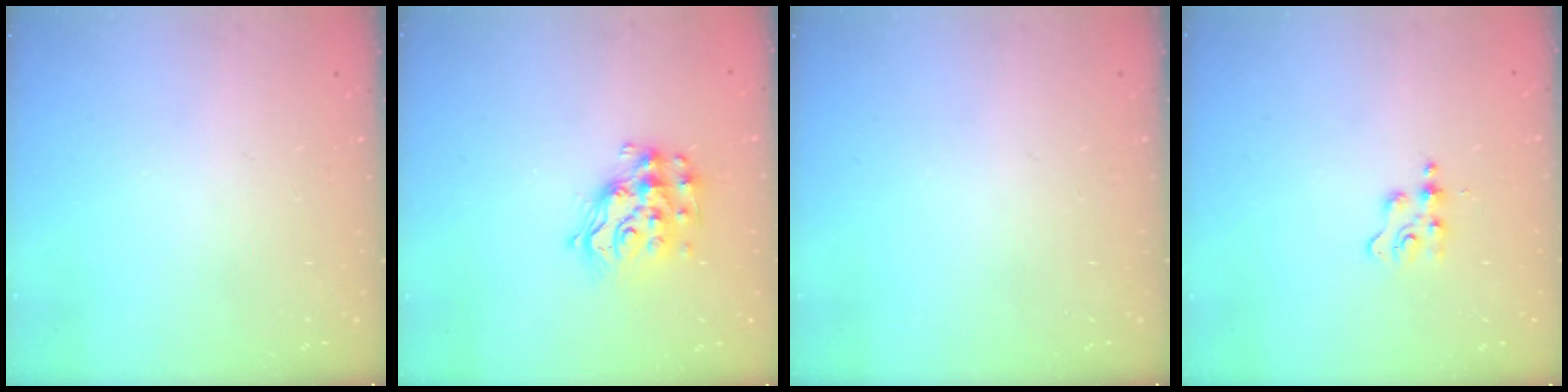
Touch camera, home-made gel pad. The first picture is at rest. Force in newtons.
{"total": 13.4, "press": 13.4, "slide": 0.9}
{"total": 0.0}
{"total": 3.2, "press": 3.2, "slide": 0.5}